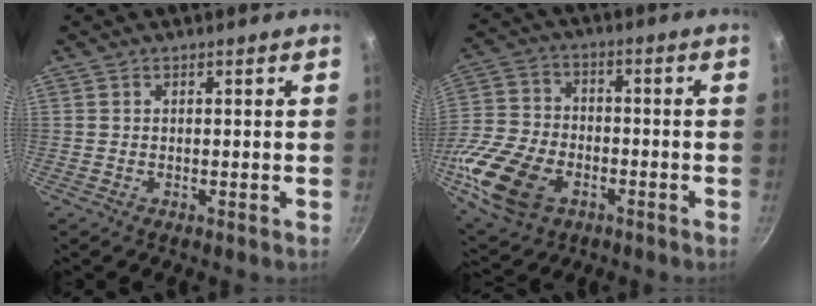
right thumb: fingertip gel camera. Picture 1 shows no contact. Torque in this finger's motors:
{"motor_torque": [1.04, 1.96, 0.96, -0.45, 0.43]}